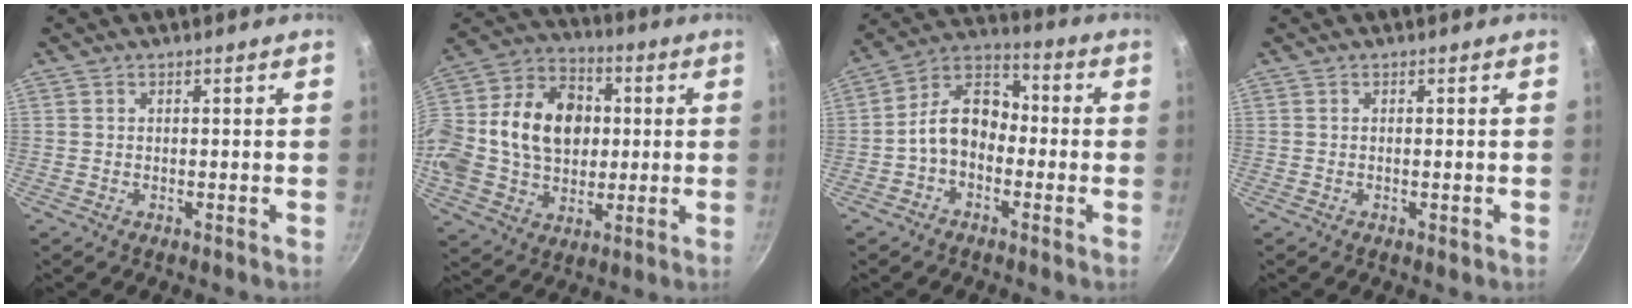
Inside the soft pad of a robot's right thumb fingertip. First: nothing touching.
{"total": 25.8, "force": [2.1, 19.5, 16.8], "torque": [-0.305, 0.042, 0.031]}
{"total": 10.8, "force": [-2.0, 7.7, 7.3], "torque": [-0.090, 0.045, -0.059]}
{"total": 0.8, "force": [-0.2, 0.2, 0.8], "torque": [-0.011, 0.000, -0.004]}